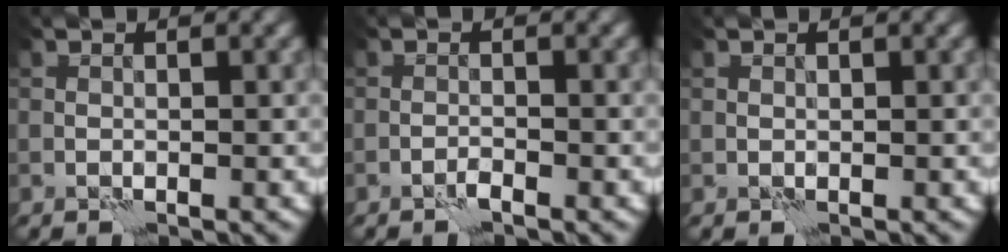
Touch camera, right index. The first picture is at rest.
{"total": 0.6, "force": [-0.5, -0.3, 0.1], "torque": [-0.003, 0.002, -0.012]}
{"total": 0.0}